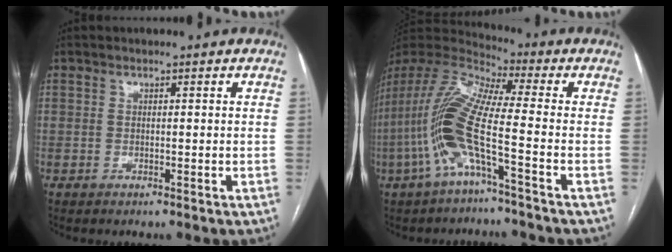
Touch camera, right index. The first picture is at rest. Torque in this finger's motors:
{"motor_torque": [2.14, 0.00, 1.05, 0.21]}